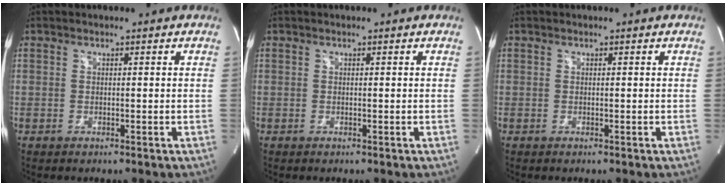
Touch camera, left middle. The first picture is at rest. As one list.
[{"total": 0.0}, {"total": 0.0}]